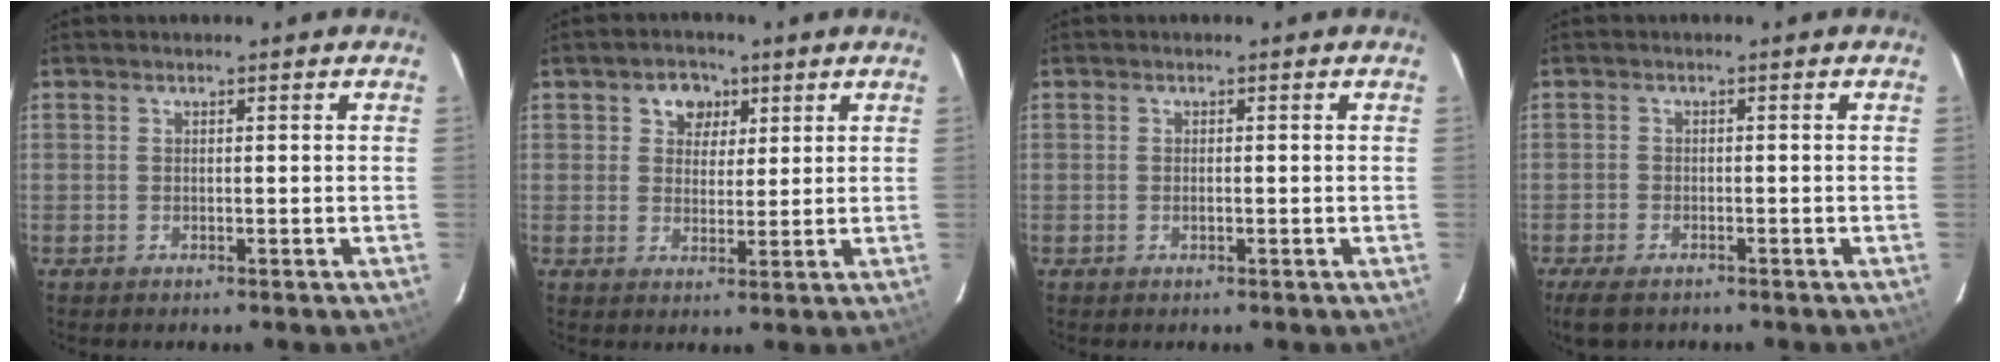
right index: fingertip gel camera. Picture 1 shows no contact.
{"total": 5.1, "force": [2.2, 4.3, 1.7], "torque": [-0.019, 0.009, 0.037]}
{"total": 0.7, "force": [-0.2, 0.3, 0.6], "torque": [-0.012, 0.001, -0.004]}
{"total": 5.4, "force": [-4.0, 2.4, 2.7], "torque": [-0.071, -0.016, -0.074]}